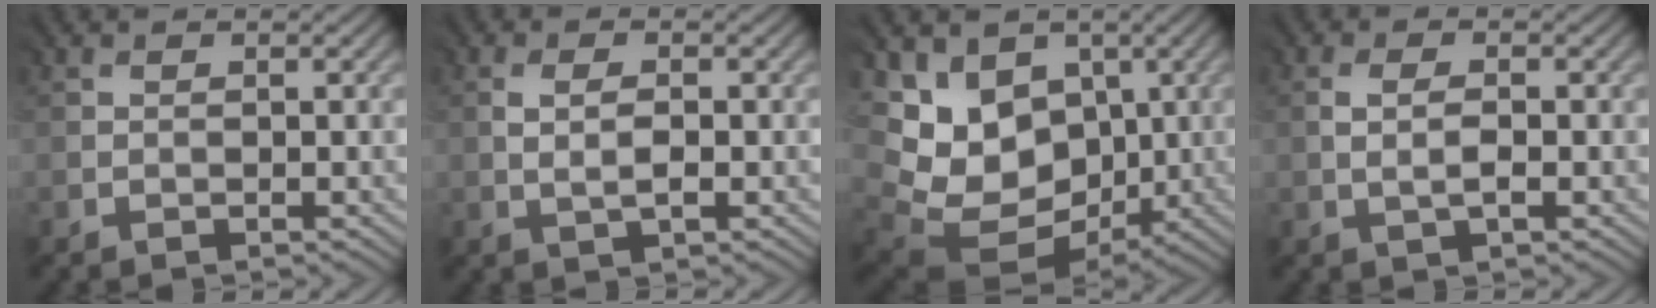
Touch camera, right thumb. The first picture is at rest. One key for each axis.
{"total": 1.7, "fx": -0.1, "fy": 0.6, "fz": 1.6, "tx": -0.034, "ty": 0.000, "tz": 0.001}
{"total": 13.5, "fx": 2.1, "fy": 10.8, "fz": 7.8, "tx": -0.180, "ty": -0.017, "tz": 0.053}
{"total": 1.4, "fx": -0.3, "fy": 0.3, "fz": 1.4, "tx": -0.032, "ty": -0.002, "tz": -0.004}